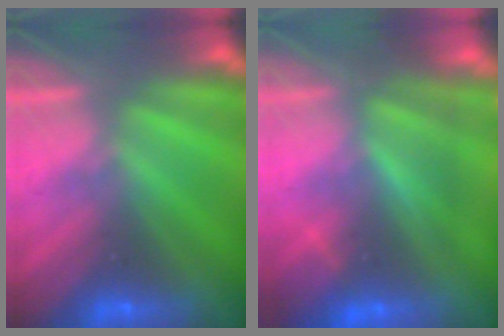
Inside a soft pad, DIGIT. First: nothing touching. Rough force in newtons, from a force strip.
{"total": 3.8}